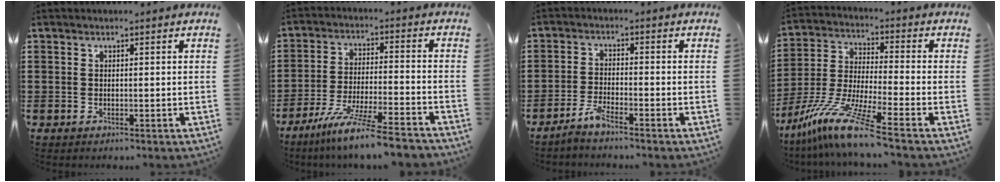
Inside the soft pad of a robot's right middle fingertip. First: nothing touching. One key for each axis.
{"total": 9.2, "fx": -7.9, "fy": -0.5, "fz": 4.7, "tx": -0.094, "ty": -0.005, "tz": -0.154}
{"total": 3.0, "fx": -2.6, "fy": 0.3, "fz": 1.5, "tx": -0.041, "ty": 0.000, "tz": -0.054}
{"total": 10.7, "fx": -8.3, "fy": 0.0, "fz": 6.7, "tx": -0.149, "ty": -0.002, "tz": -0.170}